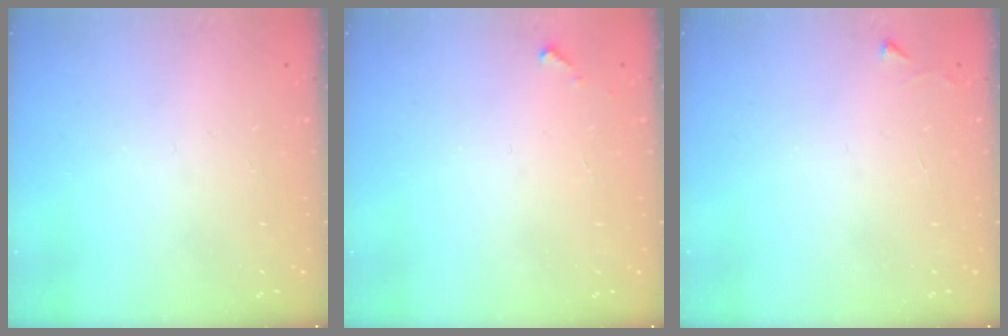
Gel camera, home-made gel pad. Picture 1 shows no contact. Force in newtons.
{"total": 2.8, "press": 2.8, "slide": 0.1}
{"total": 2.3, "press": 2.3, "slide": 0.4}